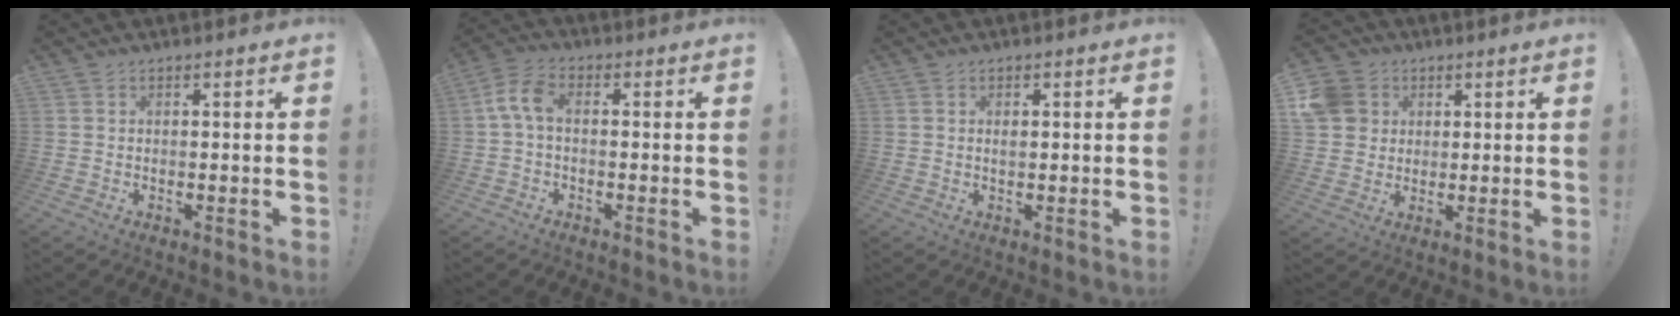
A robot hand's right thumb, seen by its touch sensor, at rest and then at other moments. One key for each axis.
{"total": 6.2, "fx": 0.2, "fy": 3.3, "fz": 5.3, "tx": -0.112, "ty": 0.006, "tz": 0.006}
{"total": 0.9, "fx": 0.1, "fy": 0.7, "fz": 0.5, "tx": -0.009, "ty": 0.003, "tz": 0.001}
{"total": 9.2, "fx": 2.6, "fy": 8.3, "fz": 3.1, "tx": -0.061, "ty": -0.005, "tz": 0.056}